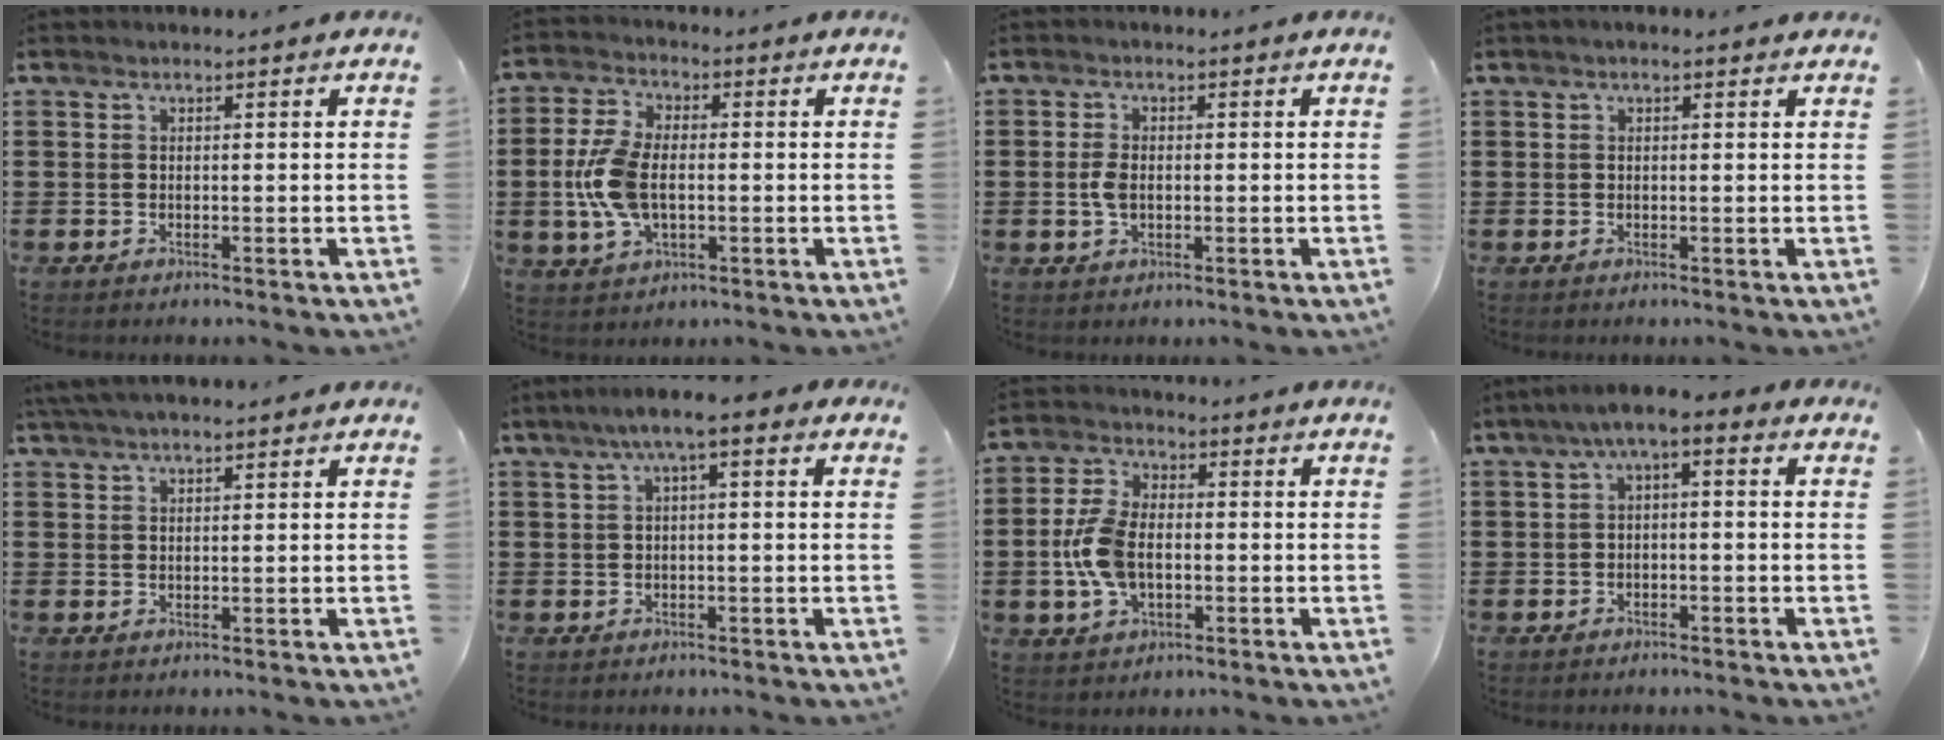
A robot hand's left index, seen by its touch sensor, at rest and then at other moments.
{"total": 8.9, "force": [-0.7, 4.9, 7.4], "torque": [-0.189, -0.004, -0.022]}
{"total": 3.1, "force": [-0.2, 1.6, 2.6], "torque": [-0.065, -0.002, -0.008]}
{"total": 0.8, "force": [0.3, 0.2, 0.7], "torque": [-0.013, 0.003, 0.005]}
{"total": 2.3, "force": [2.0, 0.3, 1.2], "torque": [-0.028, 0.003, 0.038]}
{"total": 3.4, "force": [0.2, 0.4, 3.3], "torque": [-0.069, 0.002, -0.003]}
{"total": 8.6, "force": [-1.0, 5.1, 6.9], "torque": [-0.171, 0.001, -0.025]}
{"total": 3.0, "force": [-2.0, 0.5, 2.2], "torque": [-0.042, 0.002, -0.045]}